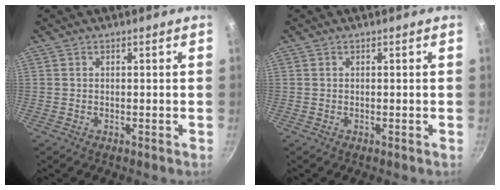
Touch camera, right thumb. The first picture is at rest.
{"total": 0.0}